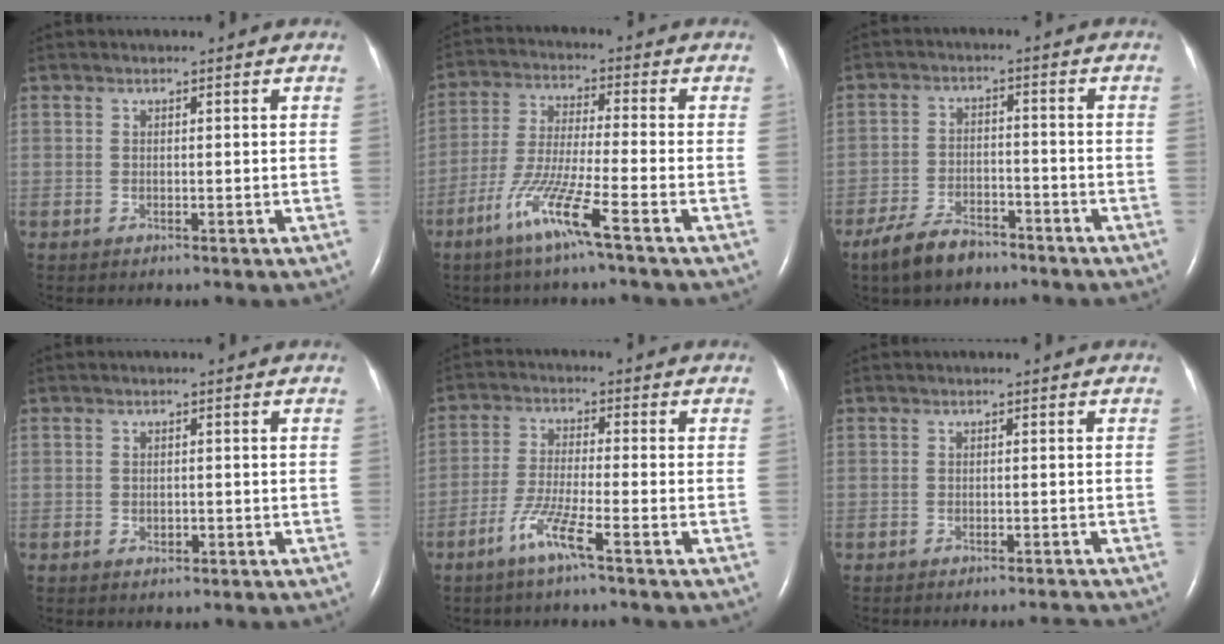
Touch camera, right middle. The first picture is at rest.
{"total": 9.6, "force": [-5.4, -0.8, 7.9], "torque": [-0.158, -0.020, -0.109]}
{"total": 8.3, "force": [-6.4, 3.3, 4.0], "torque": [-0.090, -0.010, -0.116]}
{"total": 1.1, "force": [-0.4, 0.7, 0.7], "torque": [-0.007, 0.002, -0.002]}
{"total": 6.0, "force": [-3.5, -0.5, 4.8], "torque": [-0.095, -0.010, -0.074]}
{"total": 1.6, "force": [-1.5, -0.5, 0.1], "torque": [-0.003, -0.005, -0.020]}